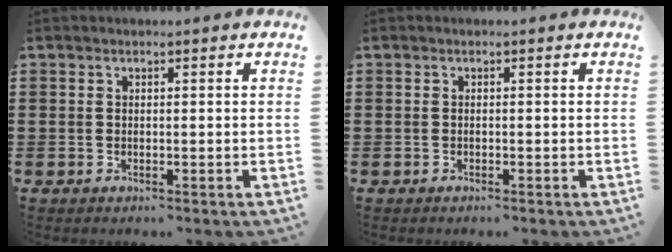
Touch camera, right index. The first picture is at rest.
{"total": 0.0}